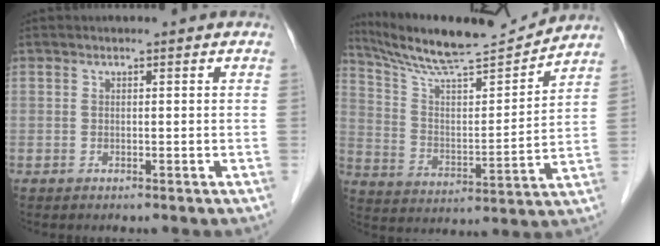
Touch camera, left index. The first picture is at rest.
{"total": 16.4, "force": [15.5, 0.4, 5.4], "torque": [-0.103, -0.002, 0.261]}